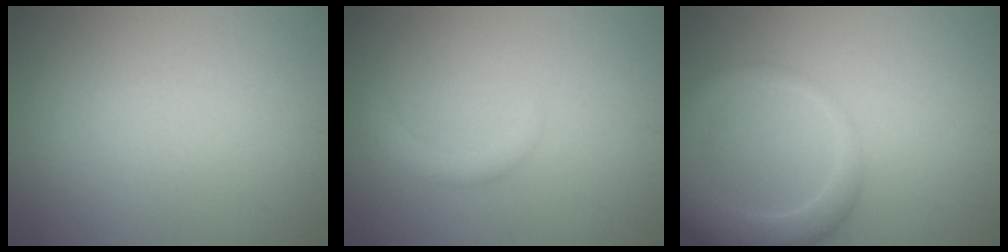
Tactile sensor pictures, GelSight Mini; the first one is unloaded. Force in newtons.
{"total": 1.6, "press": 1.6, "slide": 0.2}
{"total": 5.2, "press": 5.2, "slide": 0.5}